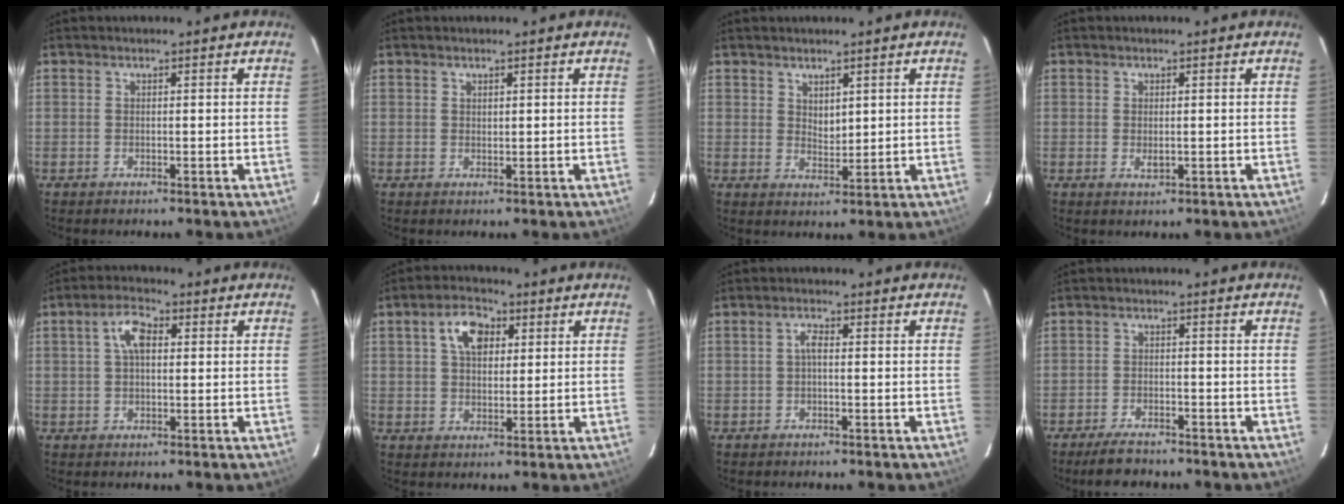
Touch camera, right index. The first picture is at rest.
{"total": 0.7, "force": [0.6, 0.3, 0.2], "torque": [-0.003, 0.001, 0.012]}
{"total": 2.7, "force": [1.7, 1.5, 1.4], "torque": [-0.020, -0.003, 0.032]}
{"total": 1.7, "force": [-0.1, 0.9, 1.4], "torque": [-0.025, -0.002, 0.001]}
{"total": 5.1, "force": [1.1, 2.7, 4.1], "torque": [-0.079, 0.017, 0.022]}
{"total": 7.0, "force": [2.5, 4.4, 4.8], "torque": [-0.082, 0.025, 0.046]}
{"total": 1.6, "force": [-0.2, 0.6, 1.4], "torque": [-0.030, 0.008, -0.005]}
{"total": 5.0, "force": [-4.3, 1.6, 2.0], "torque": [-0.054, -0.001, -0.073]}